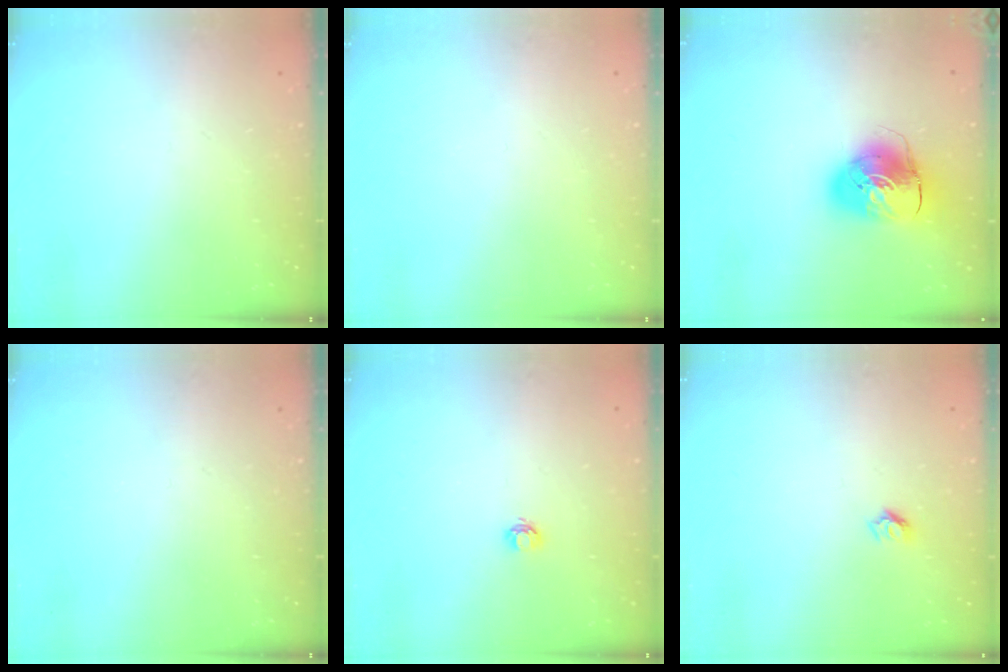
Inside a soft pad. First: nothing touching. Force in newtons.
{"total": 0.0}
{"total": 11.2, "press": 11.0, "slide": 1.9}
{"total": 0.0}
{"total": 3.9, "press": 3.9, "slide": 0.5}
{"total": 5.5, "press": 5.5, "slide": 0.5}